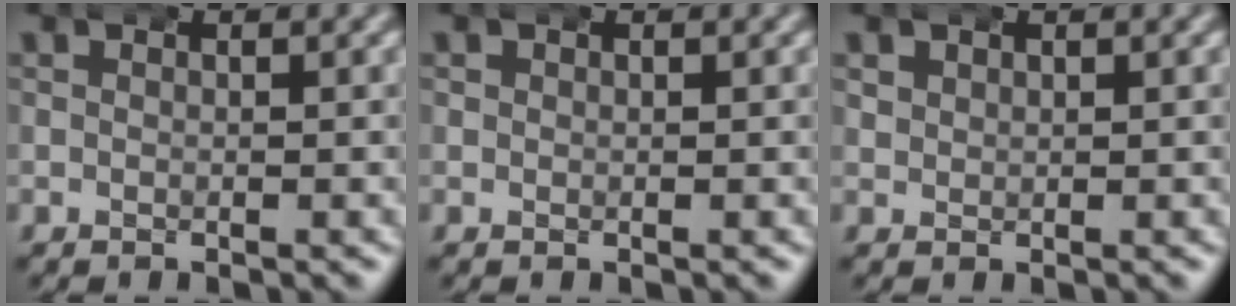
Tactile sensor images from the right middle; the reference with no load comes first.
{"total": 0.7, "force": [0.1, 0.6, 0.3], "torque": [-0.007, -0.001, 0.004]}
{"total": 1.3, "force": [0.6, 1.1, 0.4], "torque": [-0.011, -0.003, 0.015]}